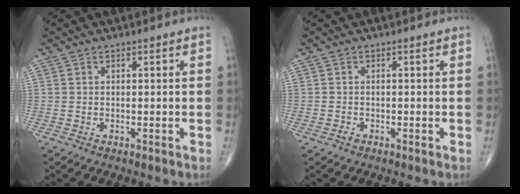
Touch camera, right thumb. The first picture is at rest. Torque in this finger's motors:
{"motor_torque": [1.06, 0.86, 0.25, -0.38, 0.00]}